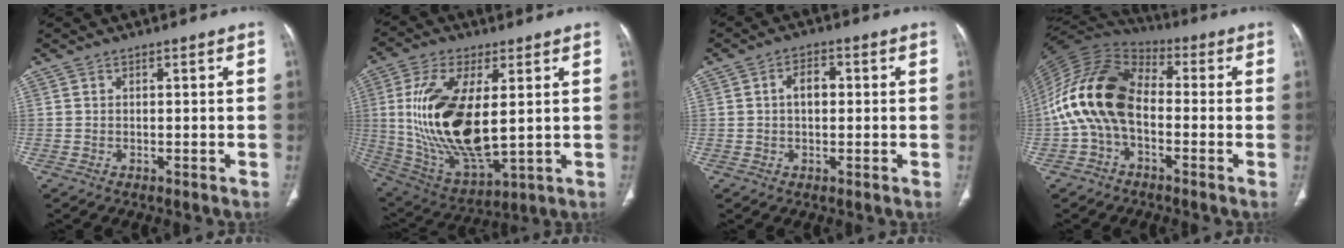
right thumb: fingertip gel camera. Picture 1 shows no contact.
{"total": 21.0, "force": [2.1, 9.5, 18.6], "torque": [-0.373, -0.022, 0.055]}
{"total": 4.1, "force": [0.3, 2.5, 3.2], "torque": [-0.051, 0.012, 0.003]}
{"total": 16.6, "force": [-1.8, 10.3, 12.9], "torque": [-0.248, 0.042, -0.043]}